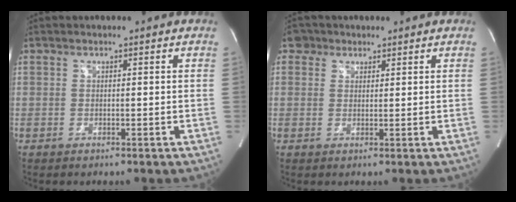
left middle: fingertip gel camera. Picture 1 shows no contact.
{"total": 2.7, "force": [1.6, 2.2, 0.3], "torque": [0.002, 0.009, 0.022]}